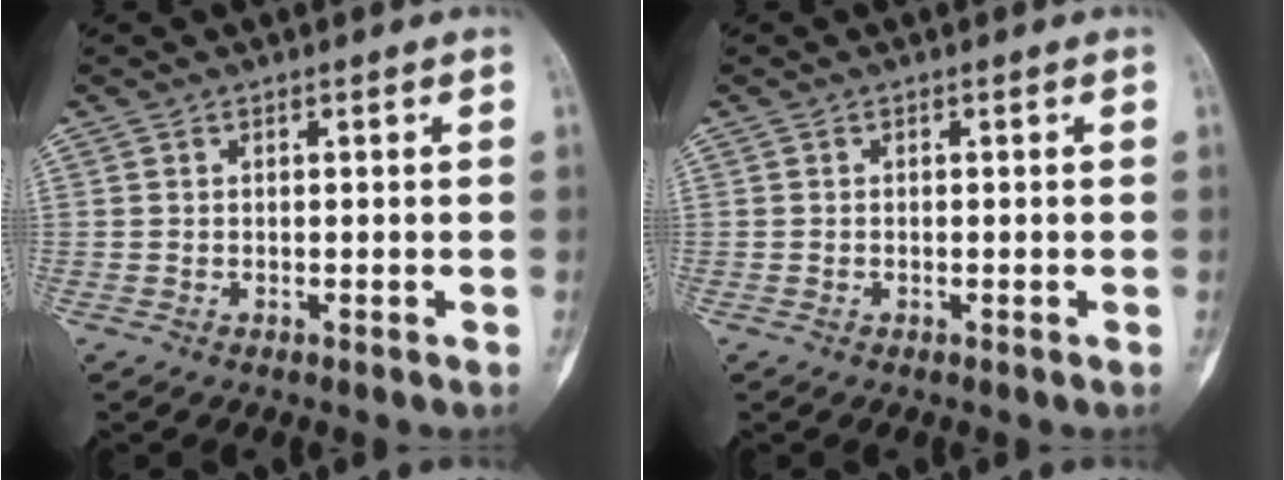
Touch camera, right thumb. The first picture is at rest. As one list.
[{"total": 0.0}]